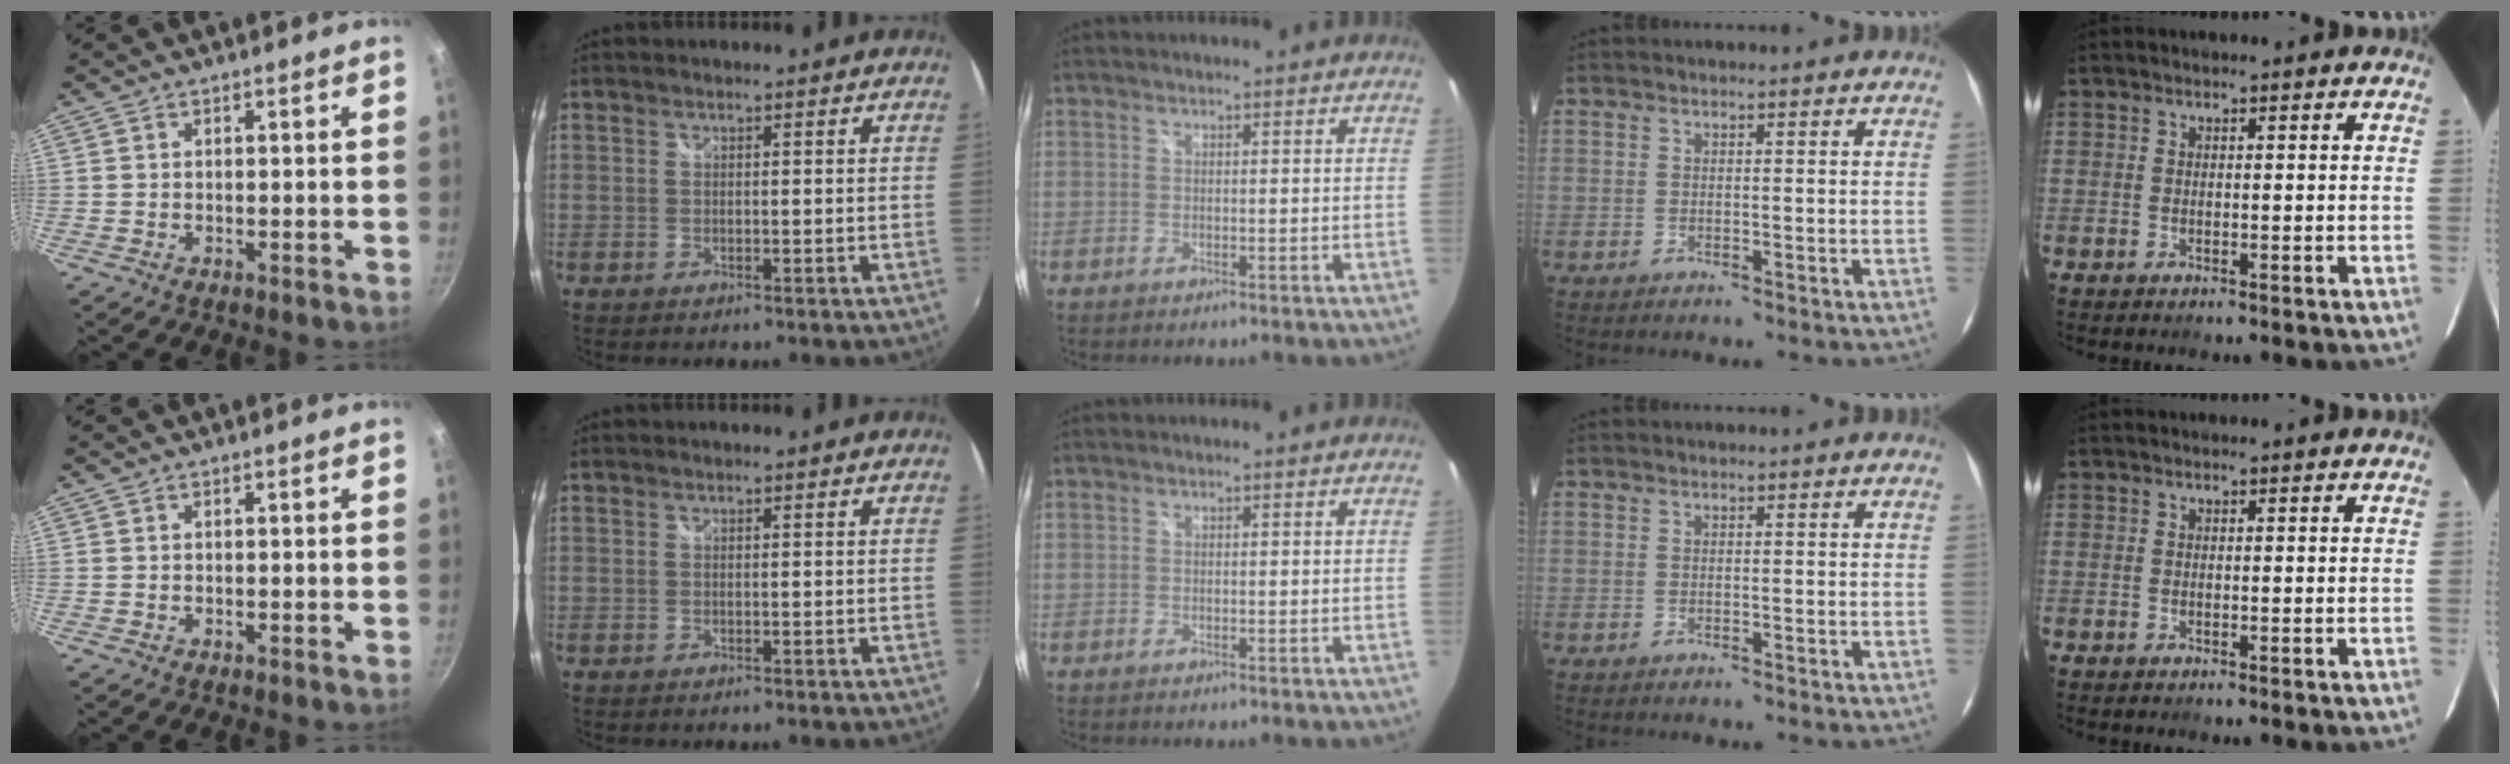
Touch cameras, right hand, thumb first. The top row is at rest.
{}